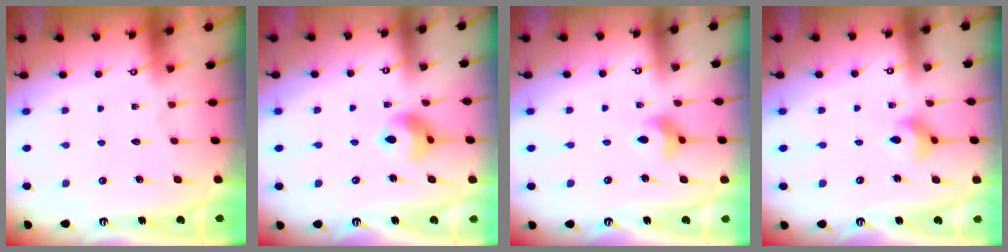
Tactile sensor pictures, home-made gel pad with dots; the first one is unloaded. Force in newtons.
{"total": 9.2, "press": 9.1, "slide": 0.7}
{"total": 5.7, "press": 5.6, "slide": 1.0}
{"total": 5.8, "press": 5.7, "slide": 0.6}